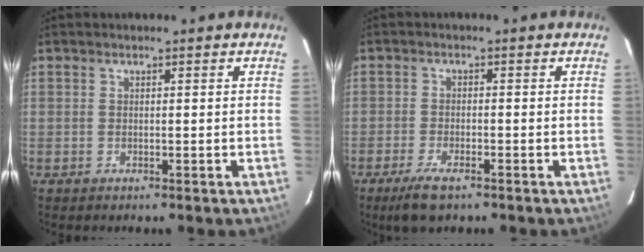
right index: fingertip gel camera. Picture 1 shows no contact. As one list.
[{"total": 4.7, "force": [-3.3, 1.3, 3.2], "torque": [-0.069, -0.008, -0.056]}]